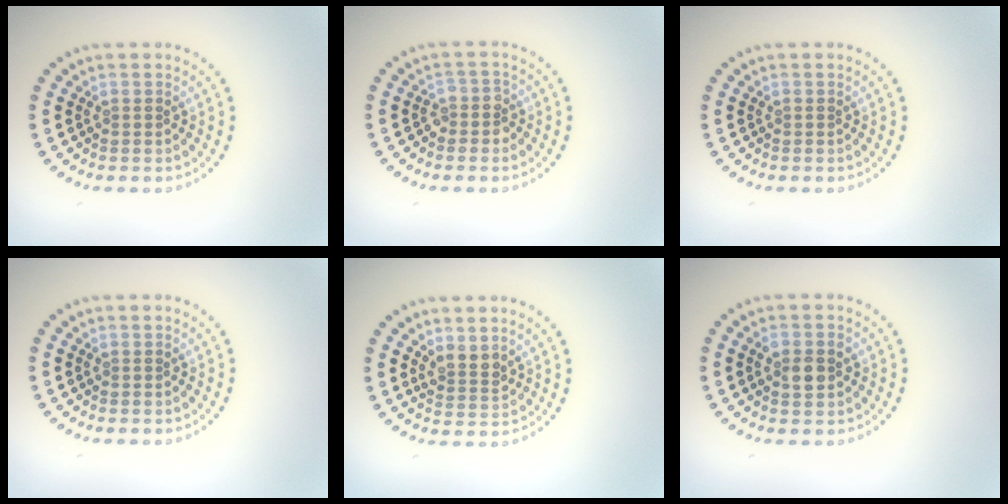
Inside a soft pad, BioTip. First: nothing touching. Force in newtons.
{"total": 1.7, "press": 1.4, "slide": 0.9}
{"total": 0.0}
{"total": 0.0}
{"total": 2.1, "press": 1.7, "slide": 1.2}
{"total": 2.5, "press": 2.5, "slide": 0.2}